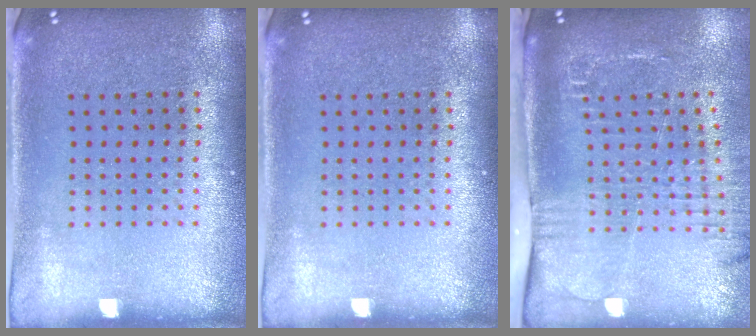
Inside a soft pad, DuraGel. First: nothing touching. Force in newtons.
{"total": 0.0}
{"total": 2.6, "press": 2.0, "slide": 1.6}